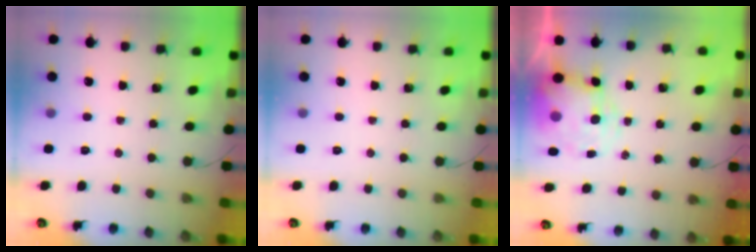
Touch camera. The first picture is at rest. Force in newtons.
{"total": 0.0}
{"total": 9.8, "press": 9.6, "slide": 2.3}